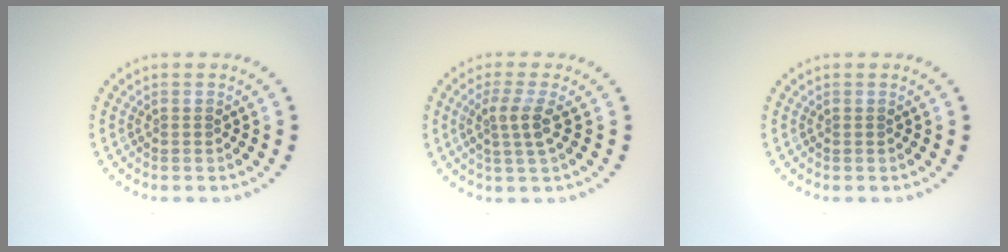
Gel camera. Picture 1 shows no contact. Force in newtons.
{"total": 2.6, "press": 2.0, "slide": 1.6}
{"total": 0.0}